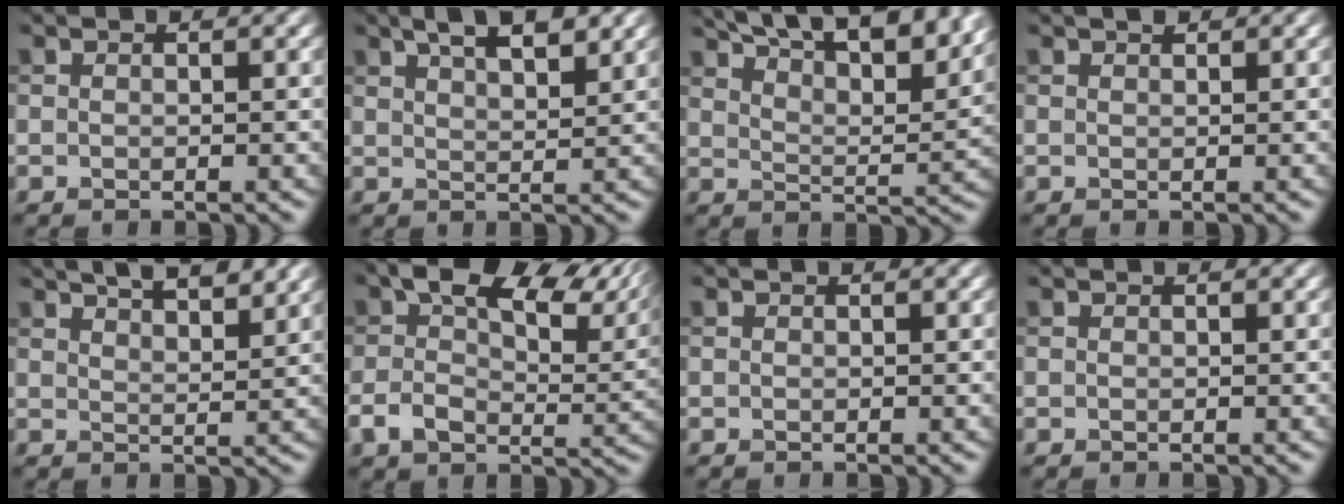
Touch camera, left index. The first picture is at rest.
{"total": 5.3, "force": [3.4, 1.6, 3.7], "torque": [-0.044, 0.016, 0.044]}
{"total": 15.2, "force": [11.2, 5.1, 8.9], "torque": [-0.104, 0.033, 0.121]}
{"total": 0.7, "force": [0.5, 0.2, 0.3], "torque": [-0.003, 0.001, 0.010]}
{"total": 6.5, "force": [4.8, 2.1, 3.8], "torque": [-0.029, 0.022, 0.047]}
{"total": 10.3, "force": [3.5, 6.0, 7.7], "torque": [-0.125, -0.003, 0.058]}
{"total": 0.0}
{"total": 0.0}